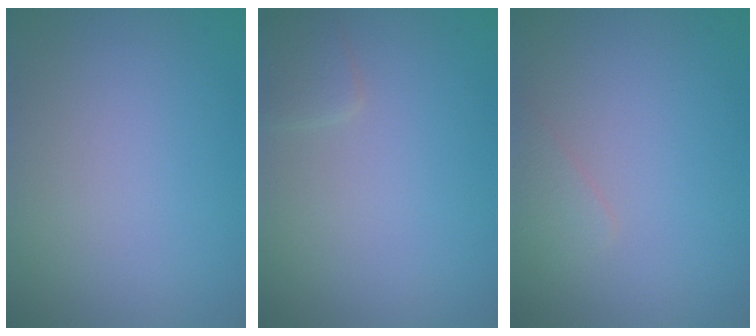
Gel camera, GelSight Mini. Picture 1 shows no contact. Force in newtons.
{"total": 1.3, "press": 1.3, "slide": 0.1}
{"total": 0.9, "press": 0.9, "slide": 0.1}